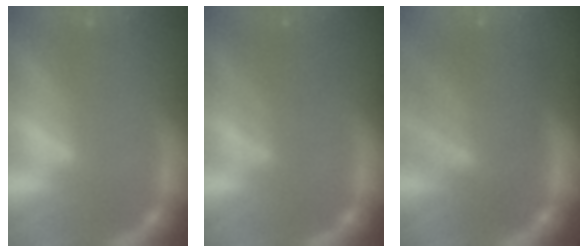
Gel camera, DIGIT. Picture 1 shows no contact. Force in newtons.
{"total": 3.0}
{"total": 7.6}